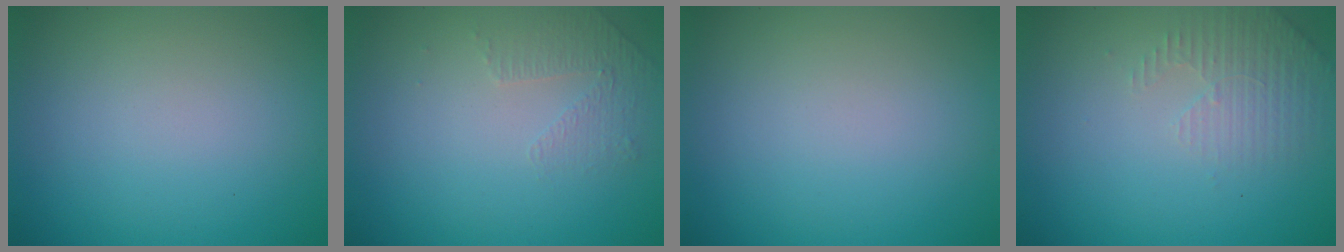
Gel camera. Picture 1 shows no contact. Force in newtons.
{"total": 1.4, "press": 0.8, "slide": 1.1}
{"total": 0.0}
{"total": 2.3, "press": 2.2, "slide": 0.6}